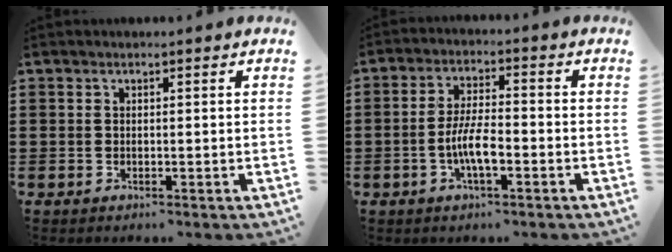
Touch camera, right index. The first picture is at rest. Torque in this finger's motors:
{"motor_torque": [1.24, 0.58, 0.75, 0.14]}